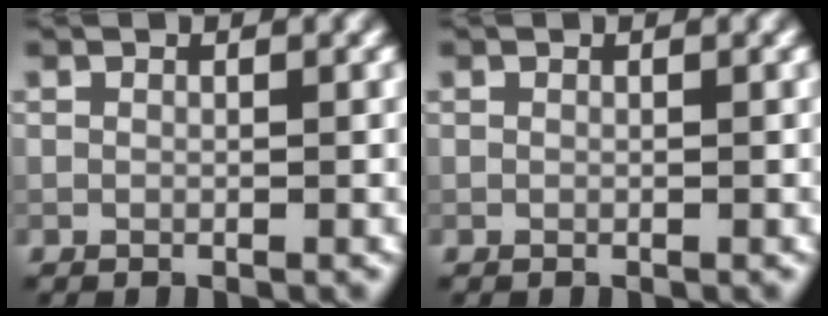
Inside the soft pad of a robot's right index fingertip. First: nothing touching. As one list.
[{"total": 0.0}]